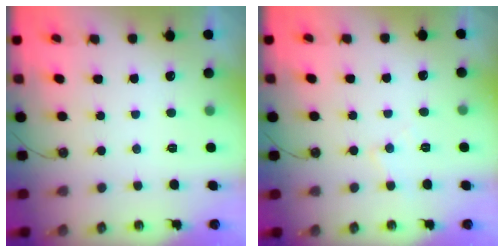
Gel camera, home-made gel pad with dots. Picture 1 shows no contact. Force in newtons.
{"total": 5.4, "press": 5.4, "slide": 0.9}